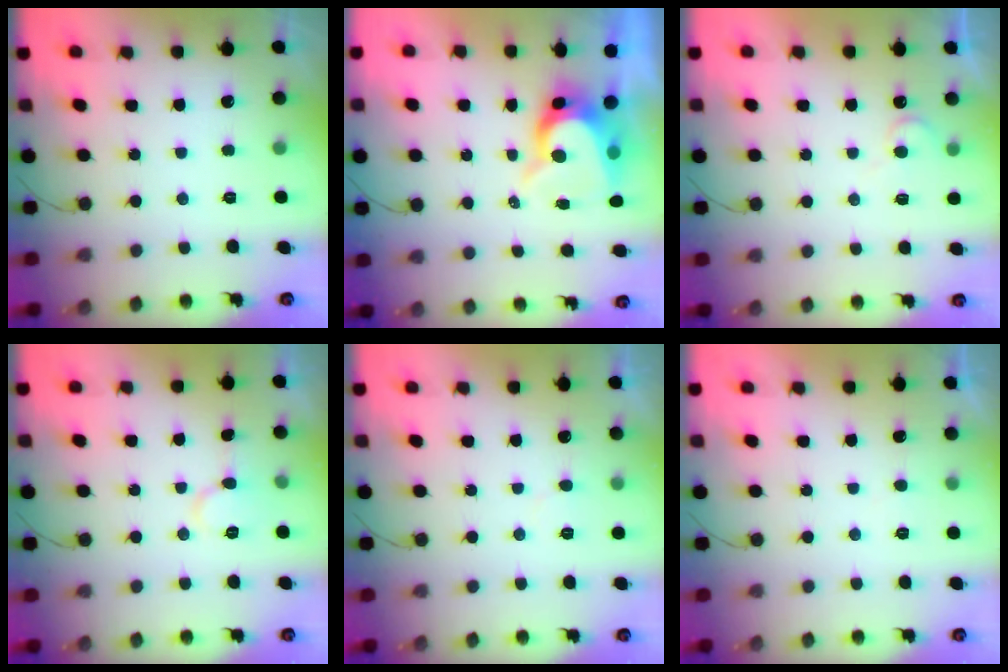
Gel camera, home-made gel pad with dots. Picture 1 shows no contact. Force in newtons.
{"total": 9.3, "press": 9.3, "slide": 0.8}
{"total": 4.9, "press": 4.9, "slide": 0.4}
{"total": 6.8, "press": 6.8, "slide": 0.3}
{"total": 3.2, "press": 3.2, "slide": 0.2}
{"total": 3.8, "press": 3.8, "slide": 0.3}